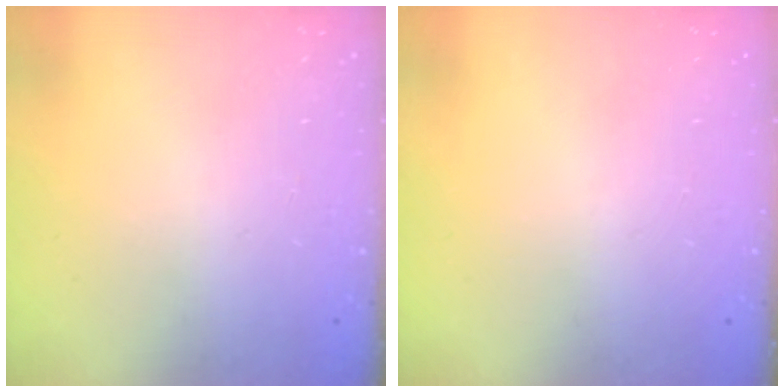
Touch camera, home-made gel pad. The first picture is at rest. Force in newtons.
{"total": 0.0}